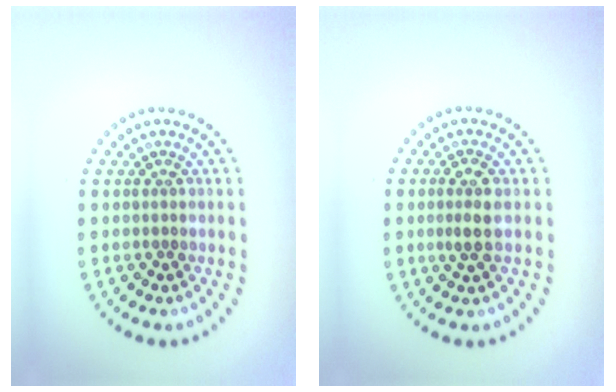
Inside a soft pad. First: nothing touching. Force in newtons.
{"total": 2.1, "press": 2.0, "slide": 0.4}